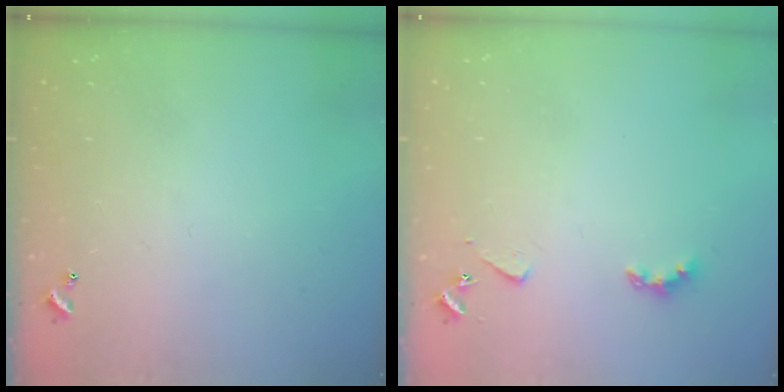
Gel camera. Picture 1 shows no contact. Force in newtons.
{"total": 2.8, "press": 2.7, "slide": 0.5}